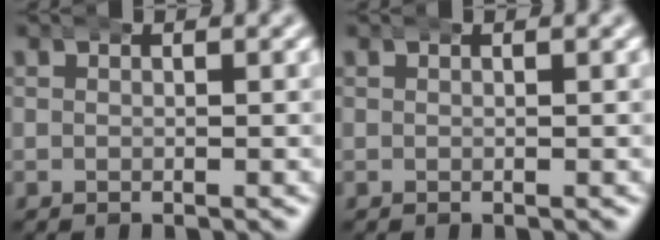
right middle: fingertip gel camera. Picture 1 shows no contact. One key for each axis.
{"total": 0.0}